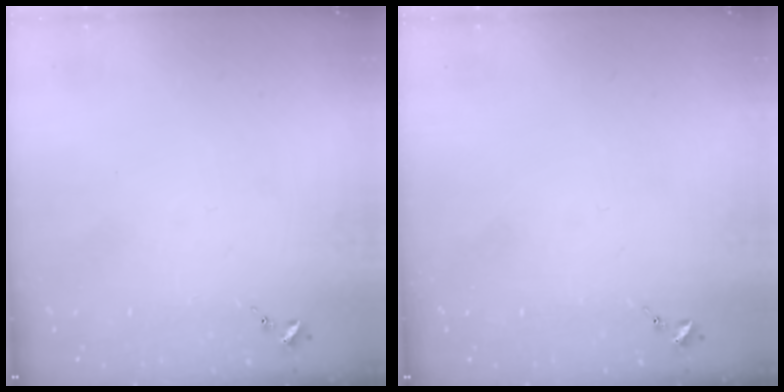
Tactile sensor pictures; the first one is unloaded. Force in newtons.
{"total": 0.0}